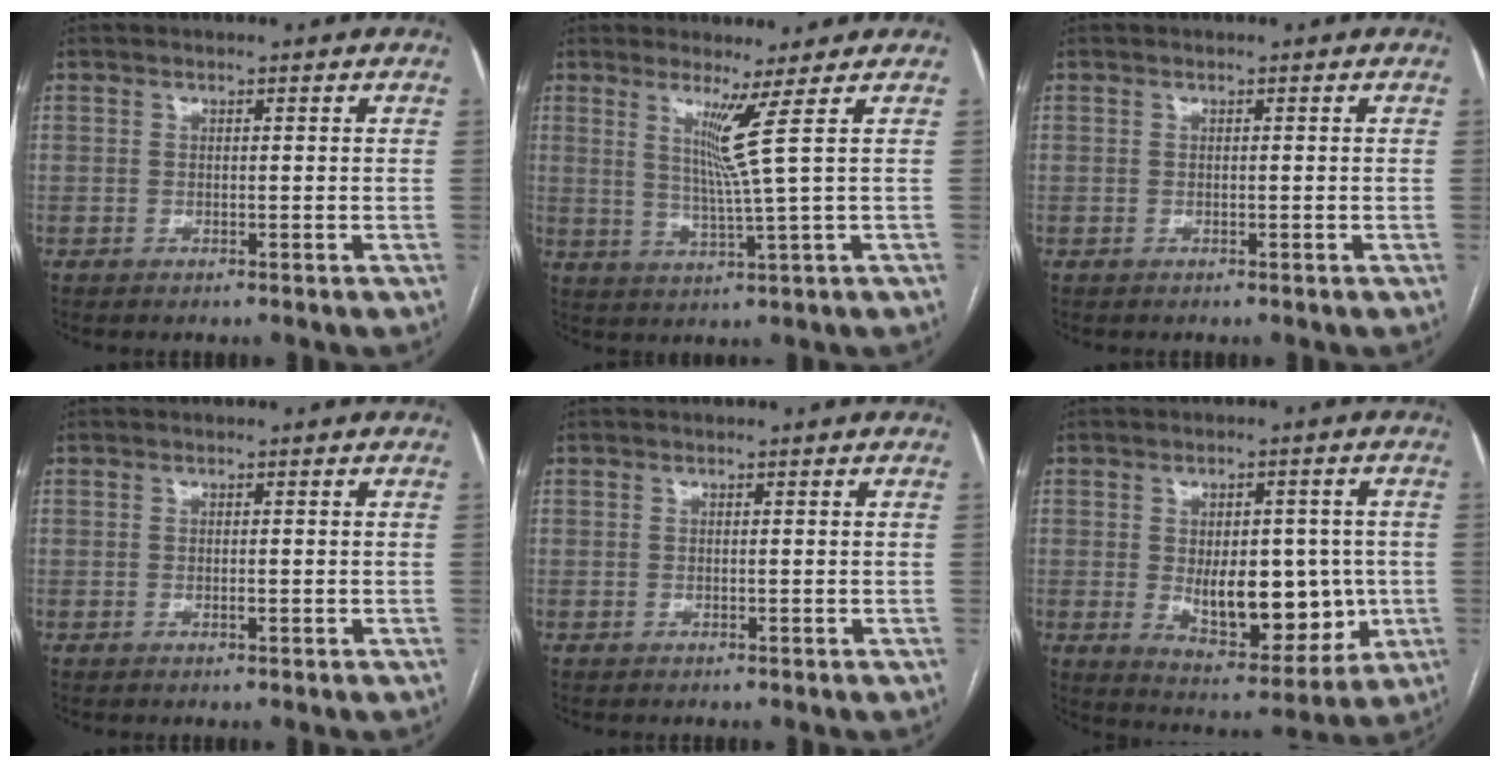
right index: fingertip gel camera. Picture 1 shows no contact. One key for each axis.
{"total": 5.2, "fx": 2.2, "fy": -2.6, "fz": 4.0, "tx": -0.079, "ty": -0.022, "tz": 0.049}
{"total": 0.0}
{"total": 0.7, "fx": -0.1, "fy": 0.2, "fz": 0.7, "tx": -0.012, "ty": -0.001, "tz": -0.001}
{"total": 0.0}
{"total": 12.8, "fx": -0.9, "fy": 6.5, "fz": 11.0, "tx": -0.156, "ty": -0.003, "tz": 0.004}